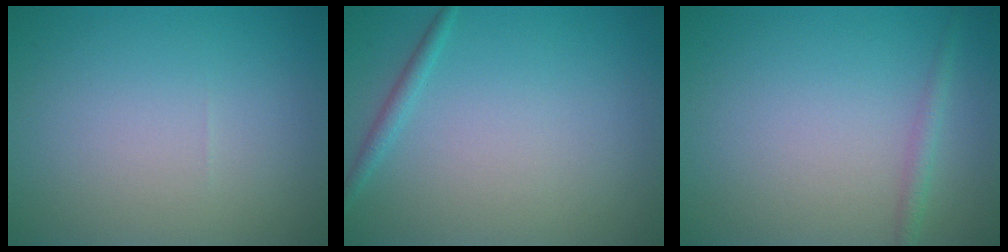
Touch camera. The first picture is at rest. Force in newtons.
{"total": 1.1, "press": 1.1, "slide": 0.1}
{"total": 1.3, "press": 1.3, "slide": 0.1}